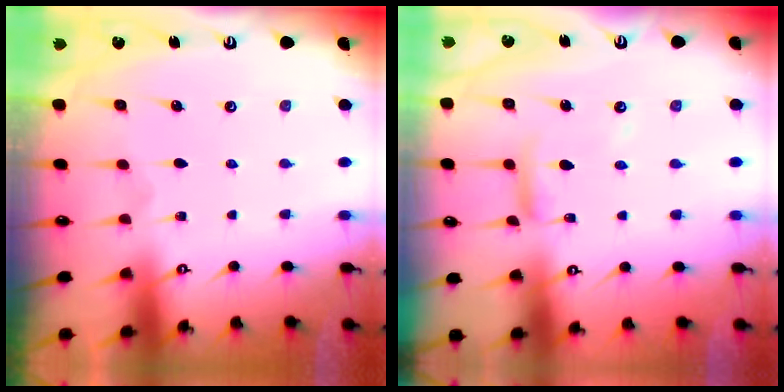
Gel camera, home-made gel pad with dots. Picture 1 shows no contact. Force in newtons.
{"total": 8.3, "press": 8.3, "slide": 0.6}